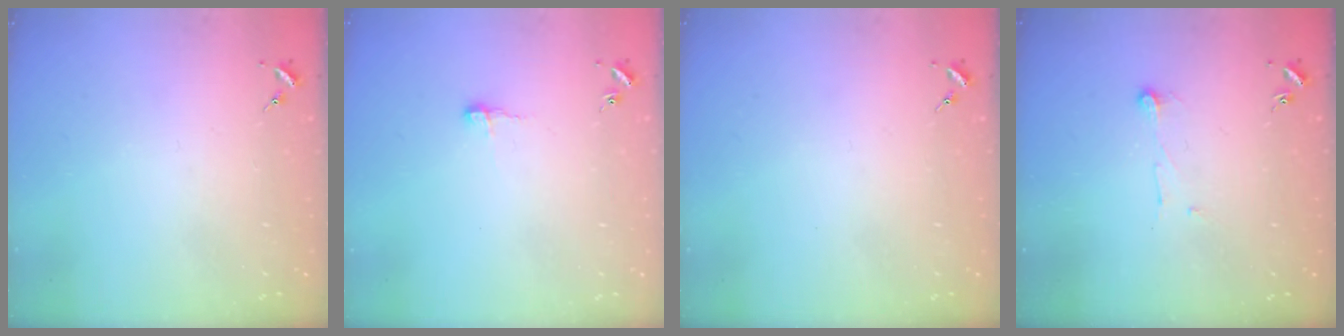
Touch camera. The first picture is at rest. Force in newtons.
{"total": 5.6, "press": 5.6, "slide": 0.5}
{"total": 0.0}
{"total": 6.0, "press": 5.9, "slide": 0.7}